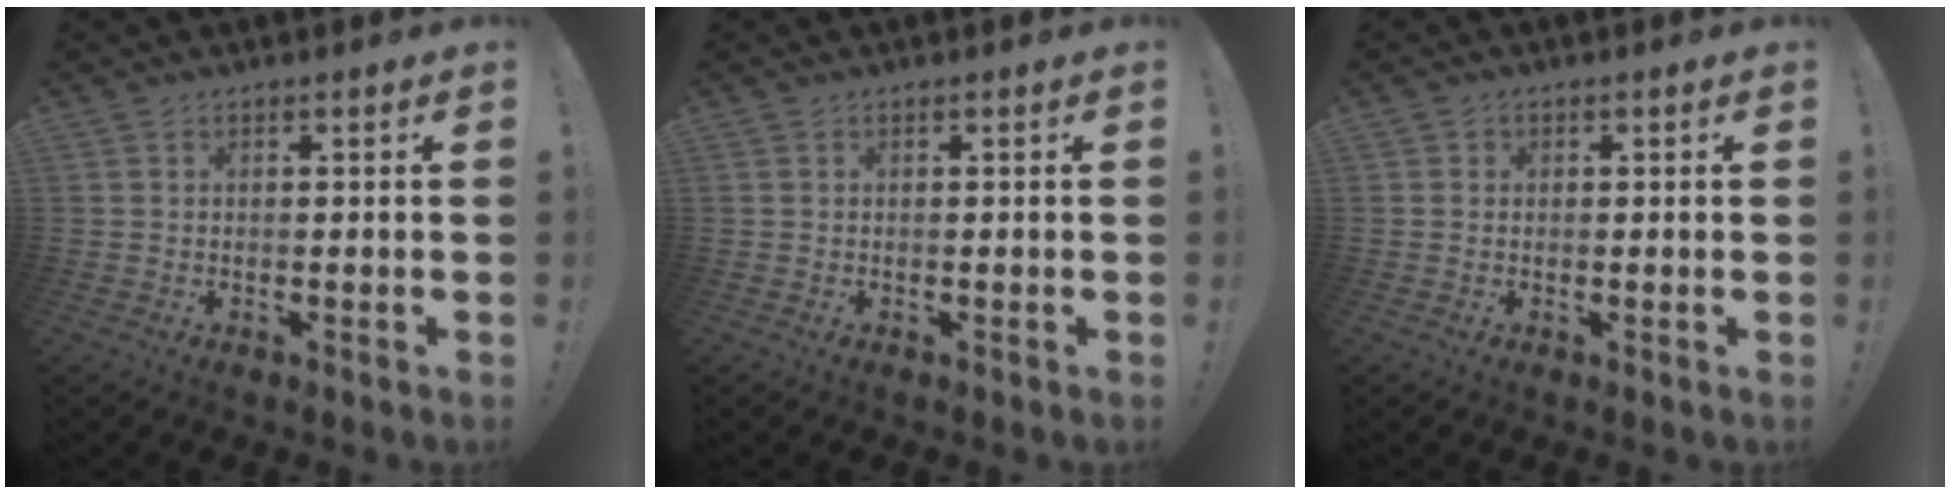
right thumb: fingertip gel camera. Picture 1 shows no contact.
{"total": 0.0}
{"total": 0.9, "force": [0.1, 0.9, 0.0], "torque": [0.006, 0.002, 0.000]}